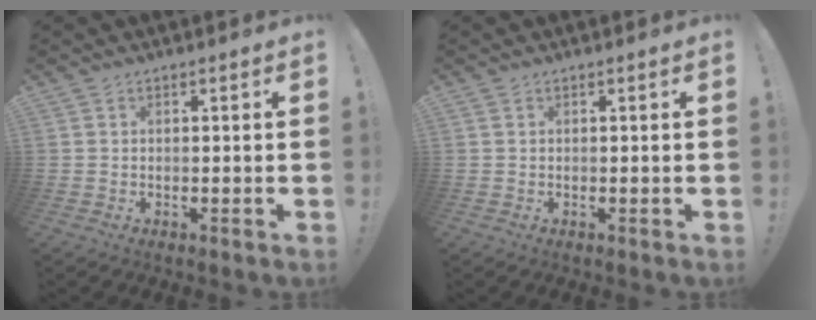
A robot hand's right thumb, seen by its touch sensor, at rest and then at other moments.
{"total": 0.0}